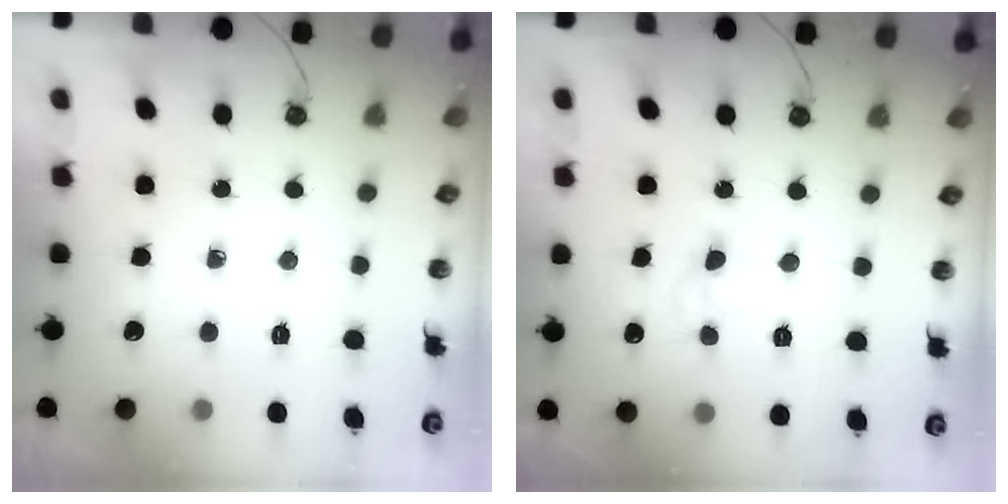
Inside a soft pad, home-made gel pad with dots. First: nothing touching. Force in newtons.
{"total": 3.7, "press": 3.7, "slide": 0.6}